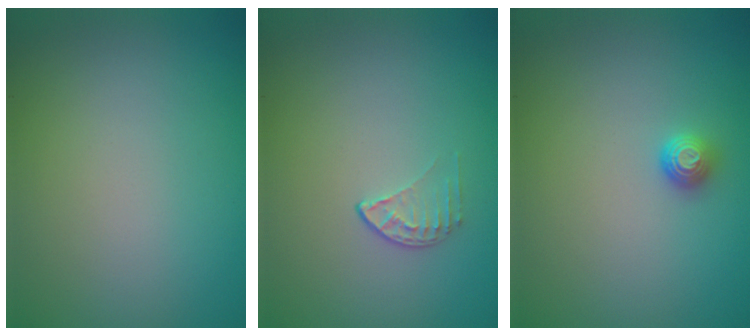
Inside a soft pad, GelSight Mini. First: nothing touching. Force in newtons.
{"total": 1.1, "press": 0.7, "slide": 0.9}
{"total": 1.1, "press": 1.0, "slide": 0.5}